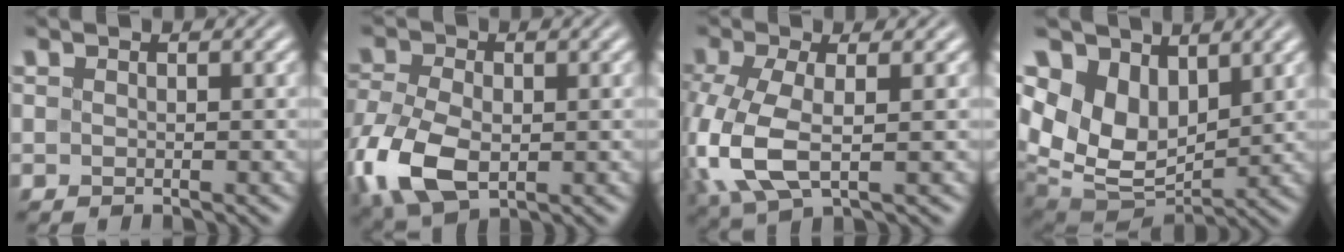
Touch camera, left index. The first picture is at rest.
{"total": 8.1, "force": [-2.0, 5.0, 6.1], "torque": [-0.156, -0.014, -0.045]}
{"total": 6.9, "force": [-1.0, 3.2, 6.0], "torque": [-0.154, -0.006, -0.021]}
{"total": 8.1, "force": [3.5, 5.6, 4.8], "torque": [-0.113, -0.006, 0.063]}